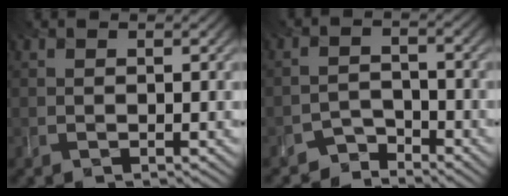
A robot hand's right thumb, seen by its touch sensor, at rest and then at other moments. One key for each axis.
{"total": 3.0, "fx": -2.8, "fy": 1.0, "fz": 0.1, "tx": 0.009, "ty": 0.006, "tz": -0.059}